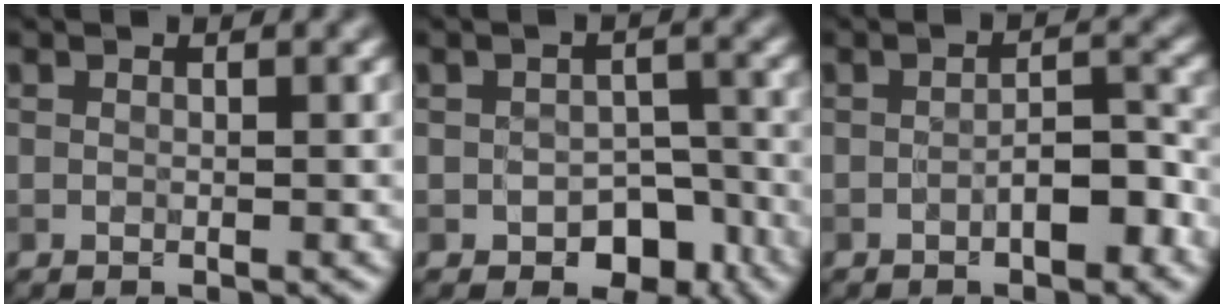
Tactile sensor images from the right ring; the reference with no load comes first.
{"total": 4.7, "force": [-2.4, 3.2, 2.6], "torque": [-0.022, -0.007, -0.030]}
{"total": 2.7, "force": [-1.3, 1.0, 2.1], "torque": [-0.031, 0.013, -0.021]}